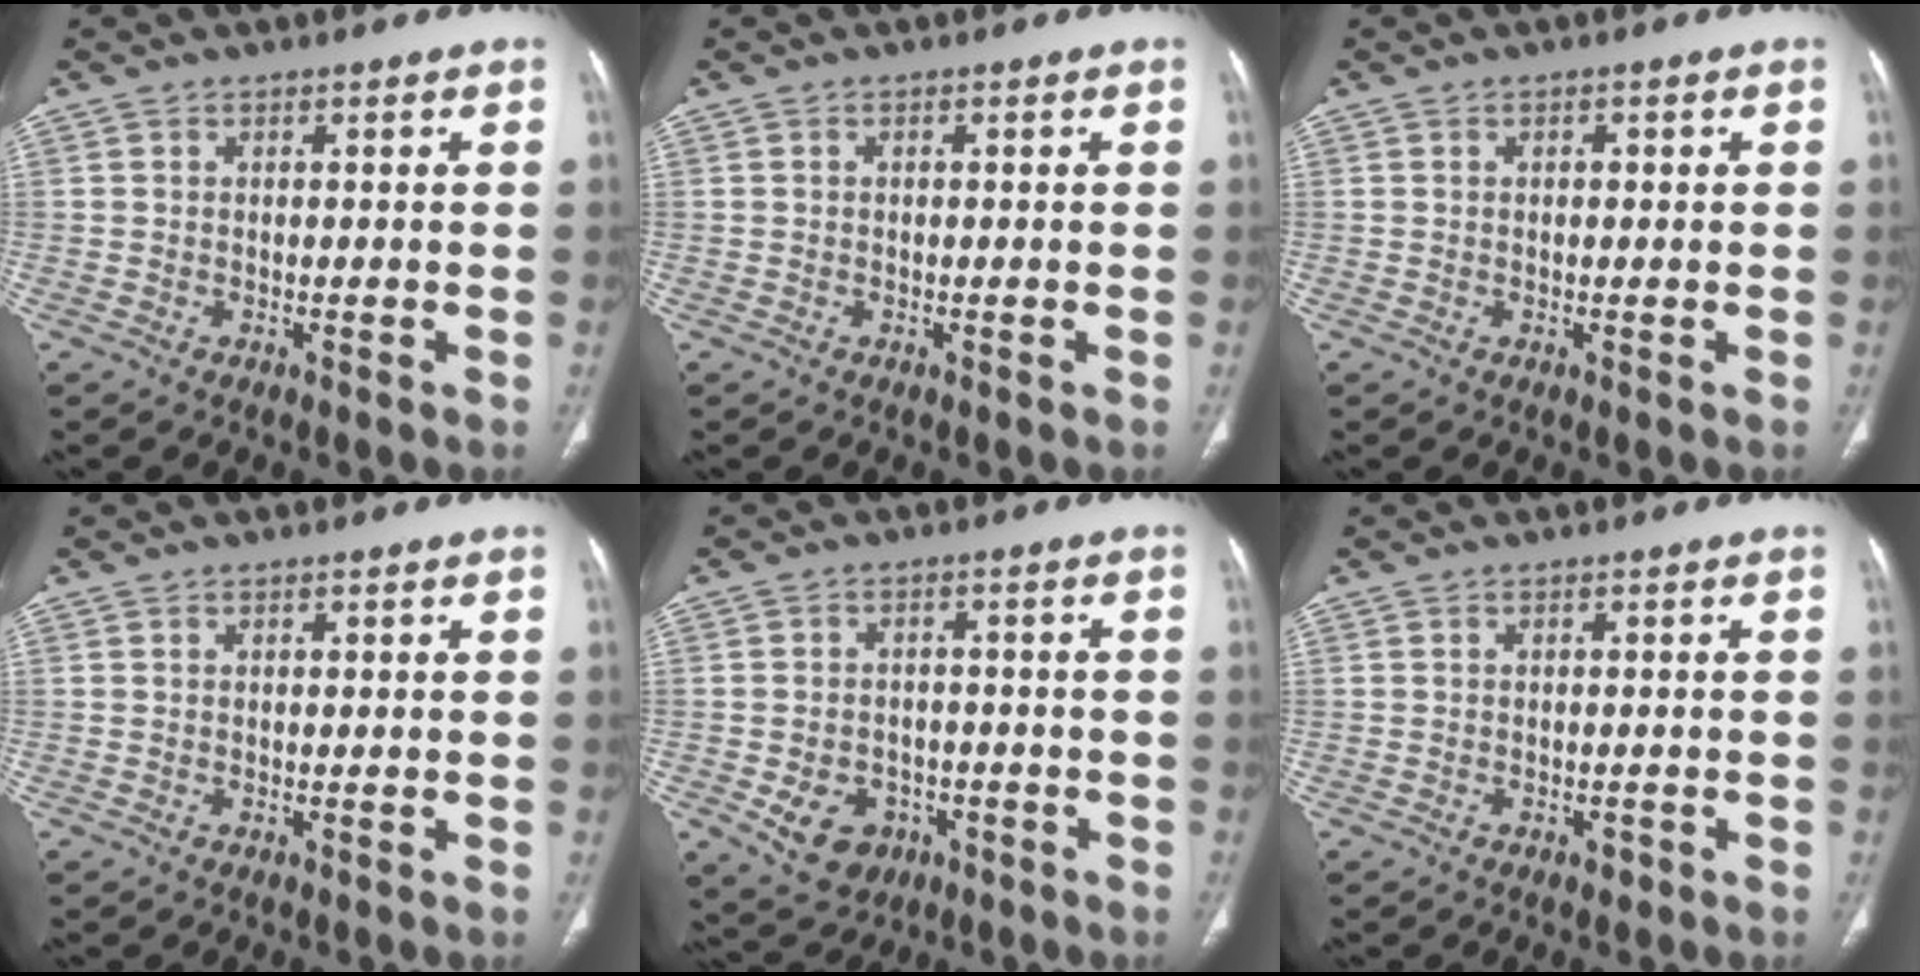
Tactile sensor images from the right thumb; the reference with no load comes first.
{"total": 0.0}
{"total": 1.1, "force": [0.4, 0.6, 0.8], "torque": [-0.013, 0.002, 0.007]}
{"total": 0.5, "force": [0.3, 0.2, 0.4], "torque": [-0.008, 0.000, 0.005]}
{"total": 8.0, "force": [-3.0, 6.4, 3.8], "torque": [-0.046, 0.021, -0.035]}
{"total": 1.0, "force": [-0.4, 0.7, 0.6], "torque": [-0.009, 0.002, -0.005]}